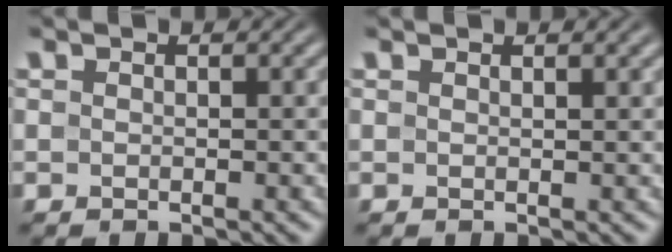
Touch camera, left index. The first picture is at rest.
{"total": 1.1, "force": [0.8, 0.3, 0.7], "torque": [-0.004, 0.003, 0.010]}